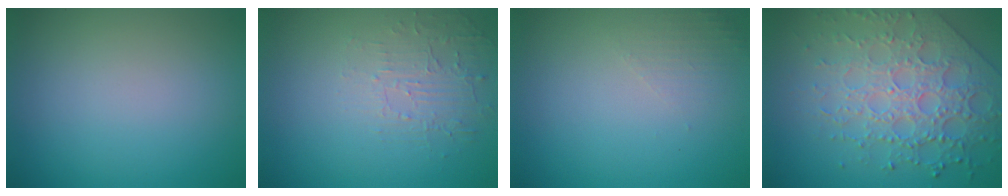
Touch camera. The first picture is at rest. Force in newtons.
{"total": 1.9, "press": 0.8, "slide": 1.7}
{"total": 1.3, "press": 1.2, "slide": 0.4}
{"total": 7.0, "press": 5.5, "slide": 4.3}